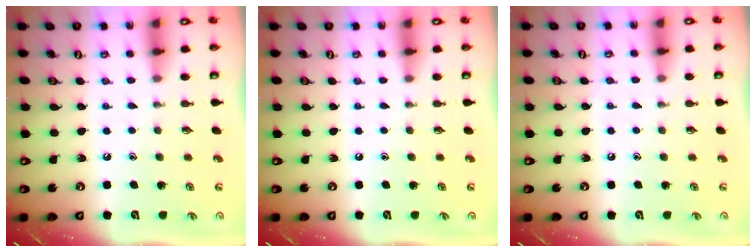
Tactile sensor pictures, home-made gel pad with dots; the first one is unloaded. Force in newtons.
{"total": 0.0}
{"total": 3.5, "press": 3.5, "slide": 0.4}